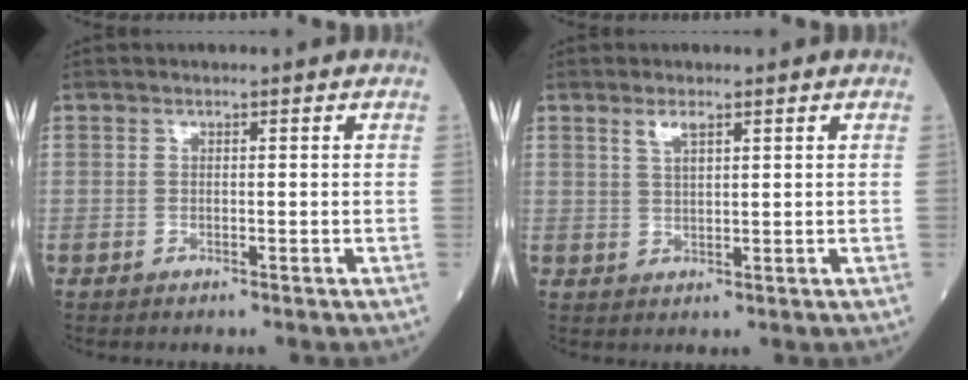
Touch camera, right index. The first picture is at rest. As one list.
[{"total": 2.6, "force": [1.6, 0.7, 1.9], "torque": [-0.041, 0.002, 0.033]}]